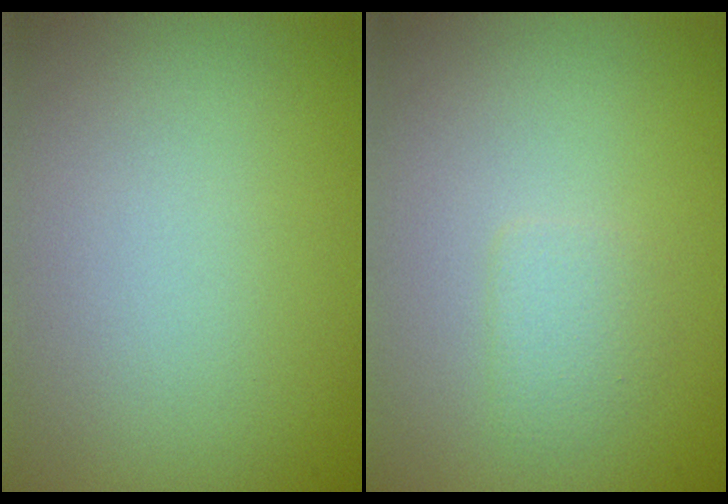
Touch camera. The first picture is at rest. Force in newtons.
{"total": 1.3, "press": 1.3, "slide": 0.1}